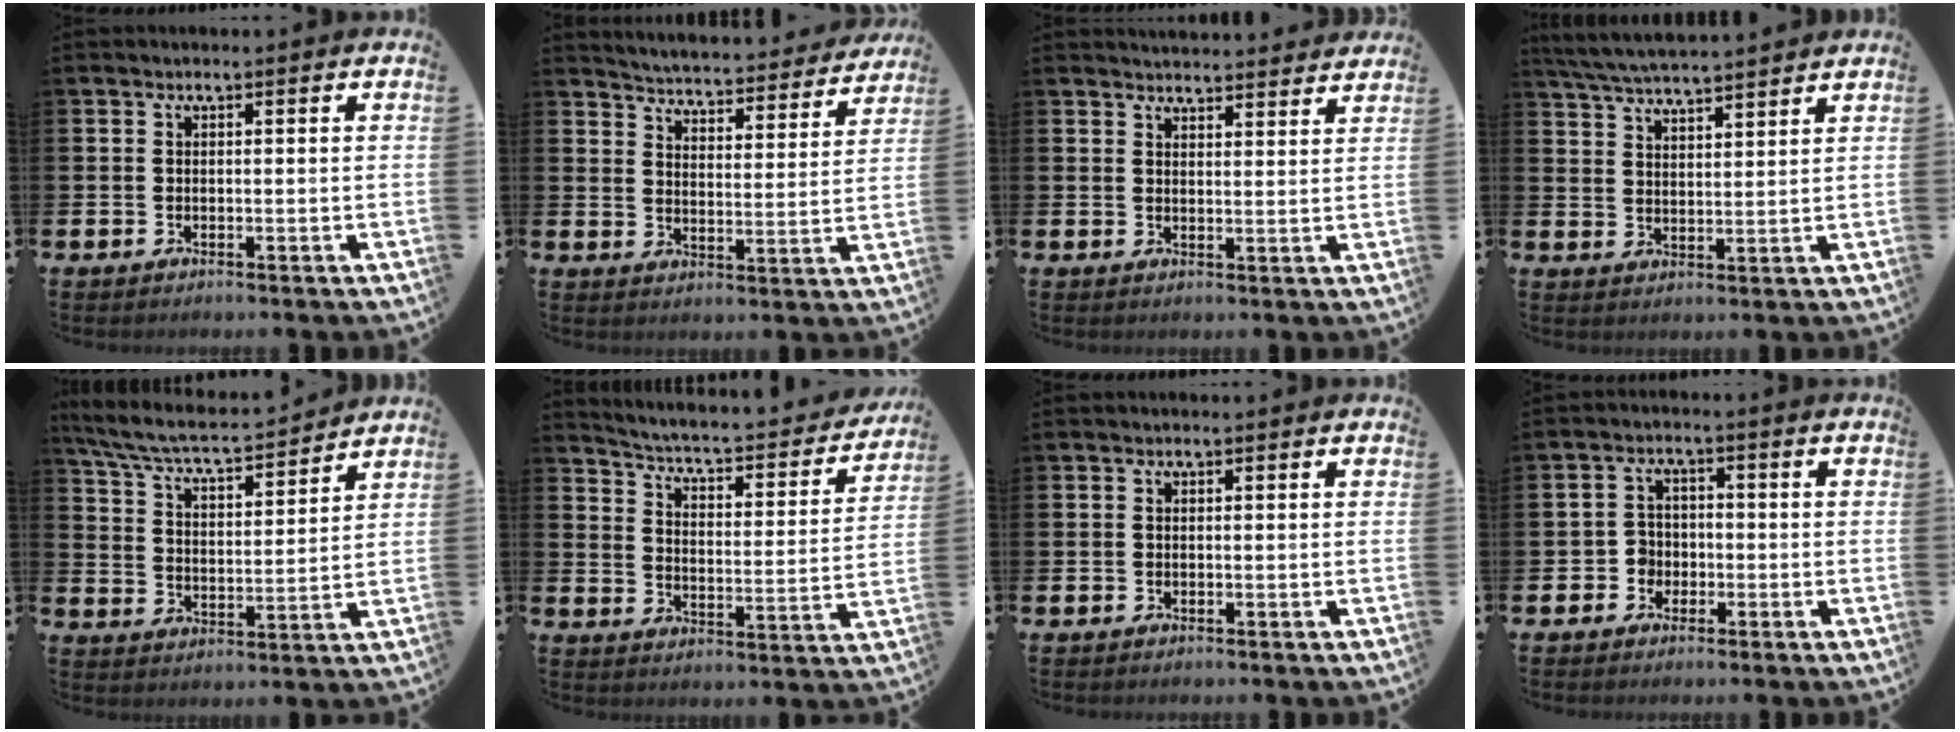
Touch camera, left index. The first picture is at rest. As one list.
[{"total": 4.8, "force": [4.8, 0.3, 0.5], "torque": [-0.031, -0.044, 0.079]}, {"total": 3.6, "force": [3.6, 0.2, 0.0], "torque": [-0.008, -0.022, 0.066]}, {"total": 5.5, "force": [5.4, 0.0, 1.0], "torque": [-0.045, -0.028, 0.099]}, {"total": 6.6, "force": [6.1, 0.9, 2.3], "torque": [-0.073, -0.048, 0.101]}, {"total": 4.2, "force": [3.9, 0.8, 1.5], "torque": [-0.060, -0.035, 0.056]}, {"total": 0.0}, {"total": 2.9, "force": [-1.5, 2.4, 0.4], "torque": [-0.021, 0.007, -0.035]}]